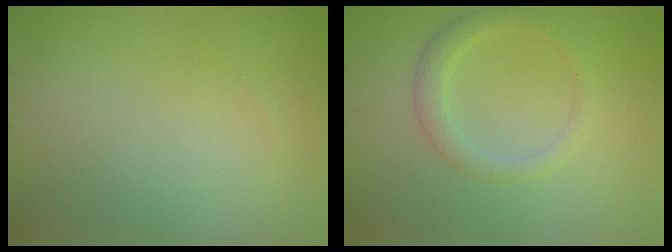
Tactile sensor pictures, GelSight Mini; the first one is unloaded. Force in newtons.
{"total": 2.3, "press": 2.3, "slide": 0.0}